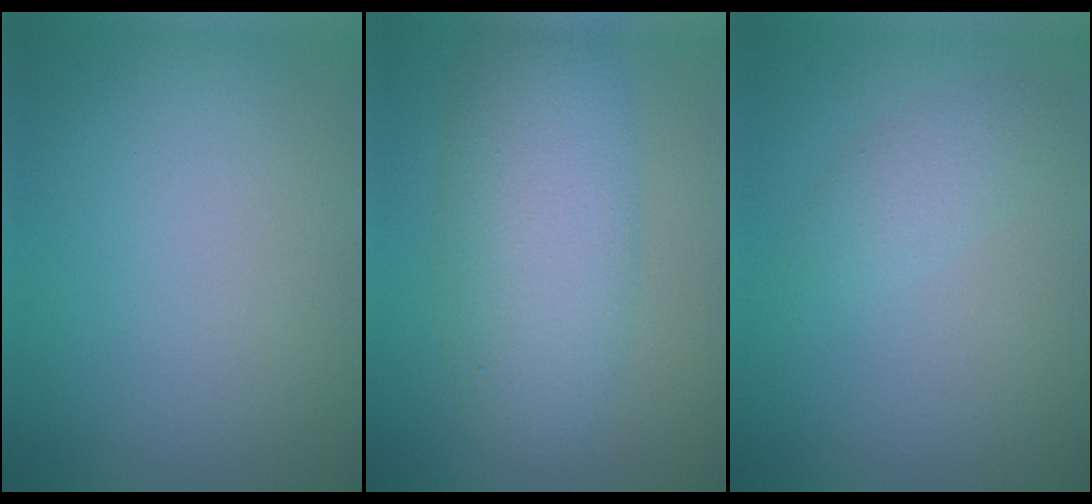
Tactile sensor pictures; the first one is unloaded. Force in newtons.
{"total": 6.6, "press": 6.6, "slide": 0.2}
{"total": 1.7, "press": 1.7, "slide": 0.0}